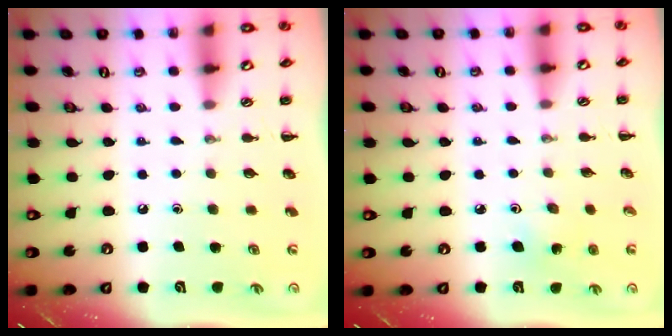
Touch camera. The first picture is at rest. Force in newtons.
{"total": 3.7, "press": 3.5, "slide": 1.1}